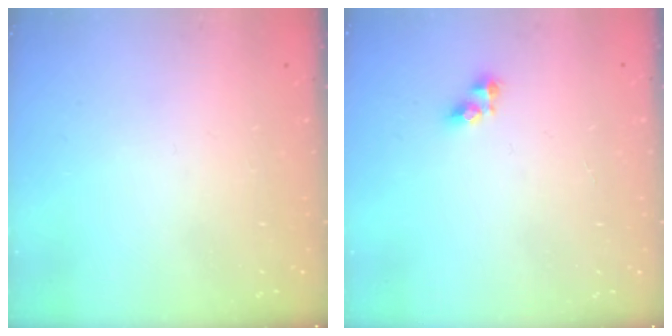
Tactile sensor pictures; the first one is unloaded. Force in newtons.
{"total": 5.0, "press": 4.9, "slide": 0.6}